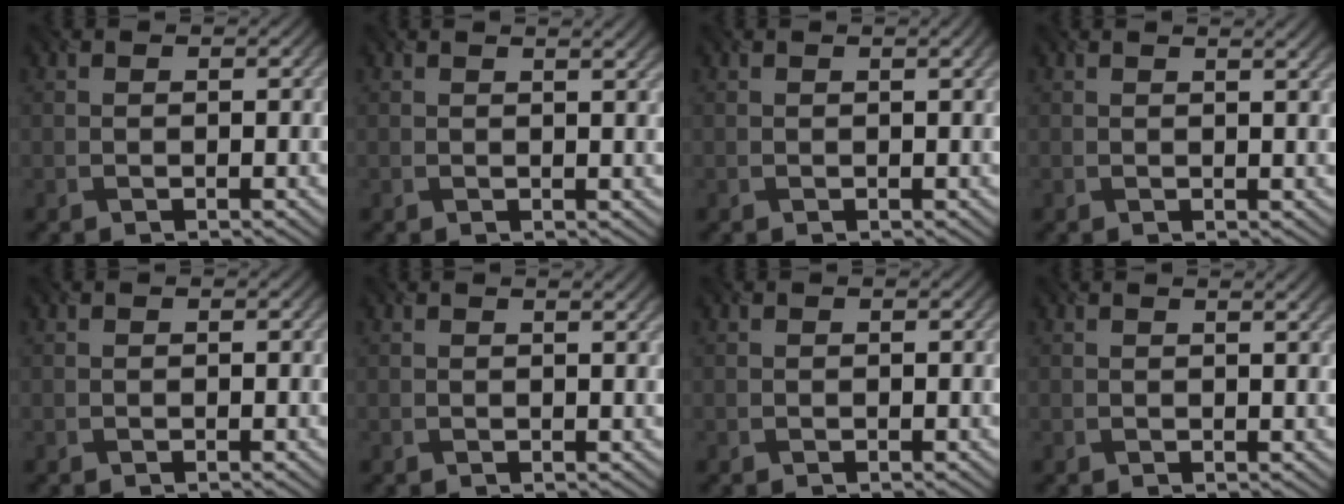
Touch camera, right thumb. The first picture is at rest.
{"total": 2.0, "force": [1.2, 0.4, 1.6], "torque": [-0.022, 0.000, 0.011]}
{"total": 1.0, "force": [0.4, 0.1, 0.9], "torque": [-0.014, 0.004, 0.006]}
{"total": 2.1, "force": [1.2, 0.4, 1.6], "torque": [-0.024, 0.000, 0.011]}
{"total": 0.0}
{"total": 1.3, "force": [0.9, 0.2, 1.0], "torque": [-0.016, 0.000, 0.009]}
{"total": 0.0}
{"total": 1.8, "force": [1.1, 0.3, 1.4], "torque": [-0.021, 0.000, 0.010]}